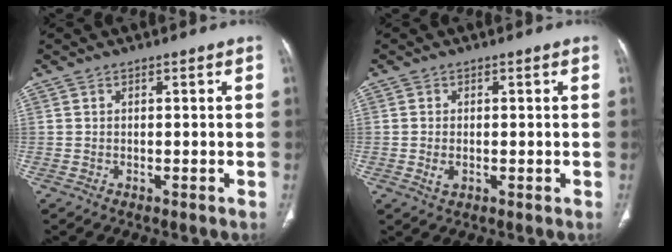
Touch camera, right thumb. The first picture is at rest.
{"total": 2.1, "force": [-0.3, 1.3, 1.6], "torque": [-0.036, -0.001, -0.004]}